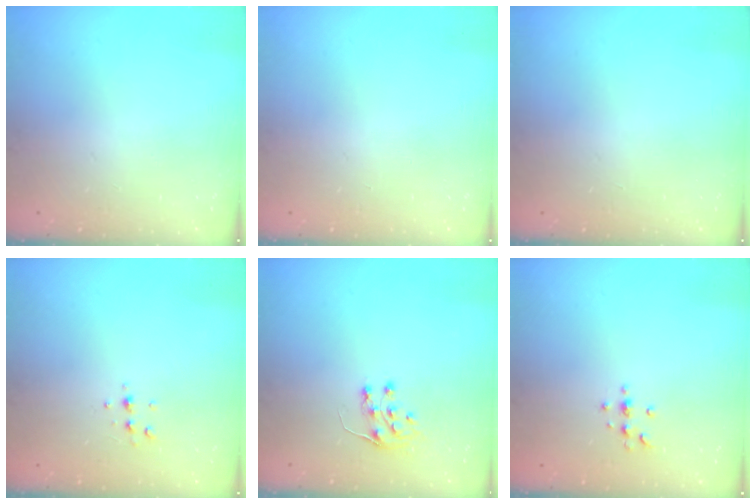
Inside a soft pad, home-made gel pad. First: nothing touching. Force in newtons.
{"total": 0.0}
{"total": 0.0}
{"total": 4.7, "press": 4.4, "slide": 1.6}
{"total": 6.5, "press": 6.4, "slide": 0.6}
{"total": 3.9, "press": 3.8, "slide": 0.5}